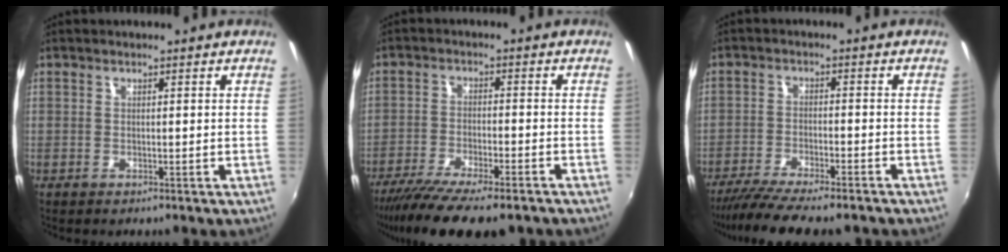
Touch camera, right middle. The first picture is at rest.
{"total": 15.2, "force": [-12.1, 3.0, 8.7], "torque": [-0.175, -0.051, -0.196]}
{"total": 12.1, "force": [-10.3, 1.6, 6.2], "torque": [-0.137, -0.040, -0.167]}